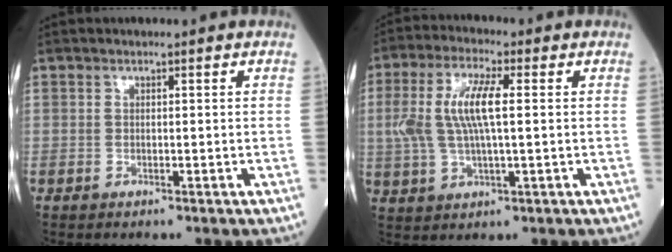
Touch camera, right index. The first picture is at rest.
{"total": 8.9, "force": [1.2, 2.3, 8.5], "torque": [-0.189, 0.013, 0.025]}